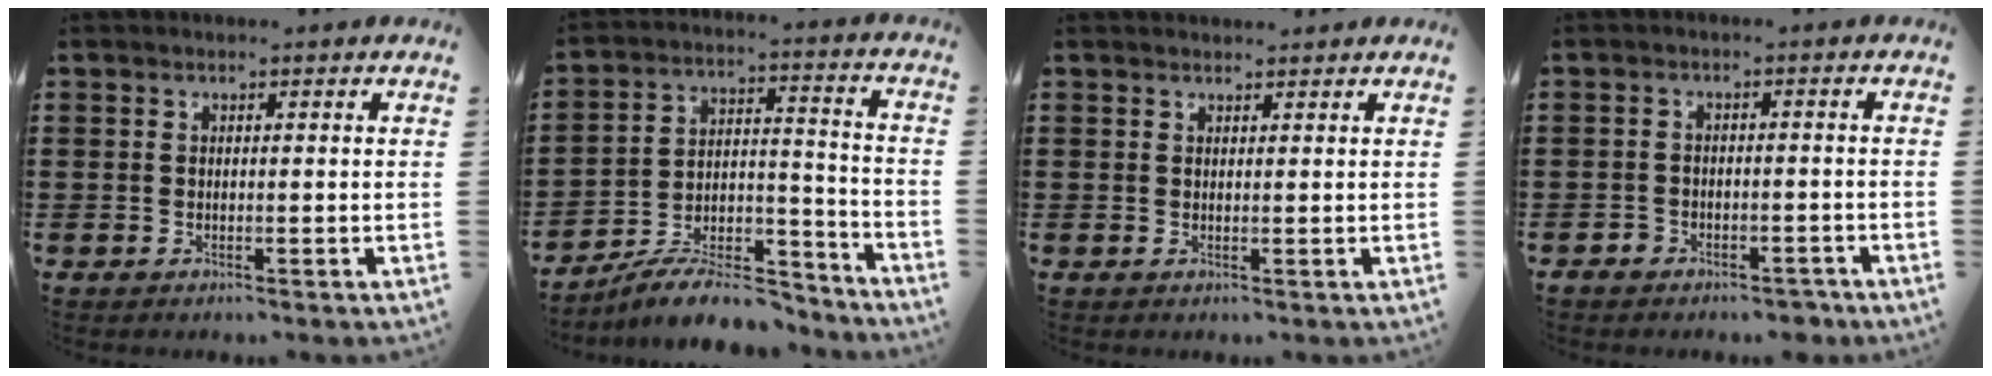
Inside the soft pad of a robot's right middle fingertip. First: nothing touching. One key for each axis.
{"total": 9.7, "fx": -8.6, "fy": 2.5, "fz": 3.6, "tx": -0.051, "ty": 0.029, "tz": -0.161}
{"total": 0.9, "fx": 0.9, "fy": 0.0, "fz": -0.1, "tx": -0.001, "ty": -0.003, "tz": 0.018}
{"total": 2.6, "fx": -2.4, "fy": 0.8, "fz": 0.1, "tx": -0.009, "ty": 0.003, "tz": -0.053}